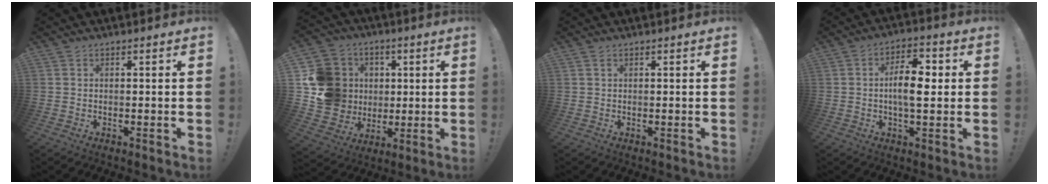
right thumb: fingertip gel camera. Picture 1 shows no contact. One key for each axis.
{"total": 17.7, "fx": 1.7, "fy": 16.1, "fz": 7.1, "tx": -0.122, "ty": 0.010, "tz": 0.062}
{"total": 0.7, "fx": 0.4, "fy": 0.3, "fz": 0.5, "tx": -0.002, "ty": -0.003, "tz": 0.006}
{"total": 10.3, "fx": -0.1, "fy": 4.7, "fz": 9.1, "tx": -0.150, "ty": 0.009, "tz": -0.004}